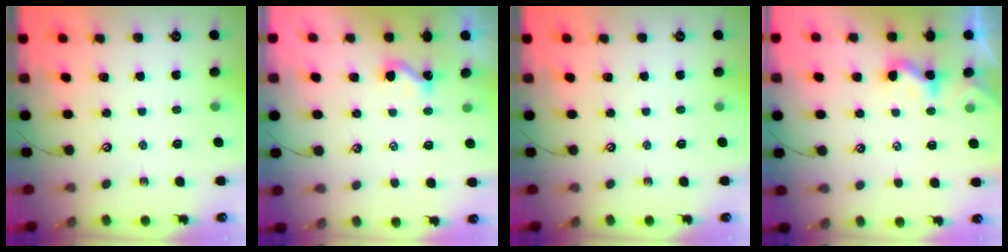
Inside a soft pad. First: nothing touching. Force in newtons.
{"total": 3.0, "press": 3.0, "slide": 0.1}
{"total": 0.0}
{"total": 2.3, "press": 2.3, "slide": 0.2}